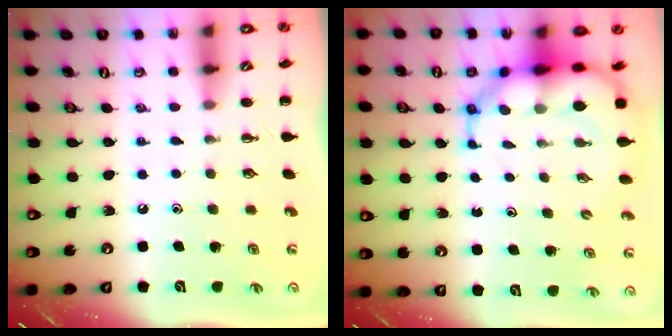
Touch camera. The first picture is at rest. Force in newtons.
{"total": 9.2, "press": 8.7, "slide": 3.0}